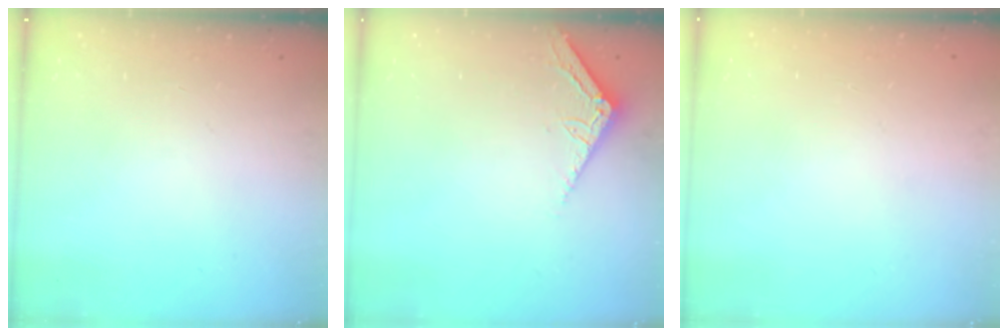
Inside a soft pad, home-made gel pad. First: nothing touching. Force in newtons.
{"total": 3.6, "press": 3.6, "slide": 0.4}
{"total": 0.0}